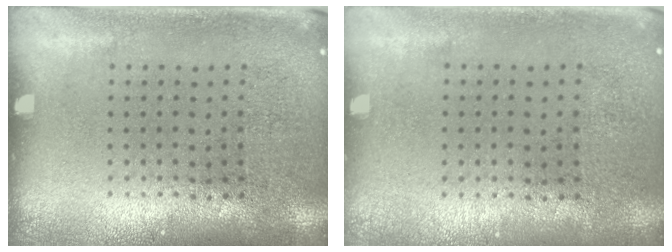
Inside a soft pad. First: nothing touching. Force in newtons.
{"total": 0.0}